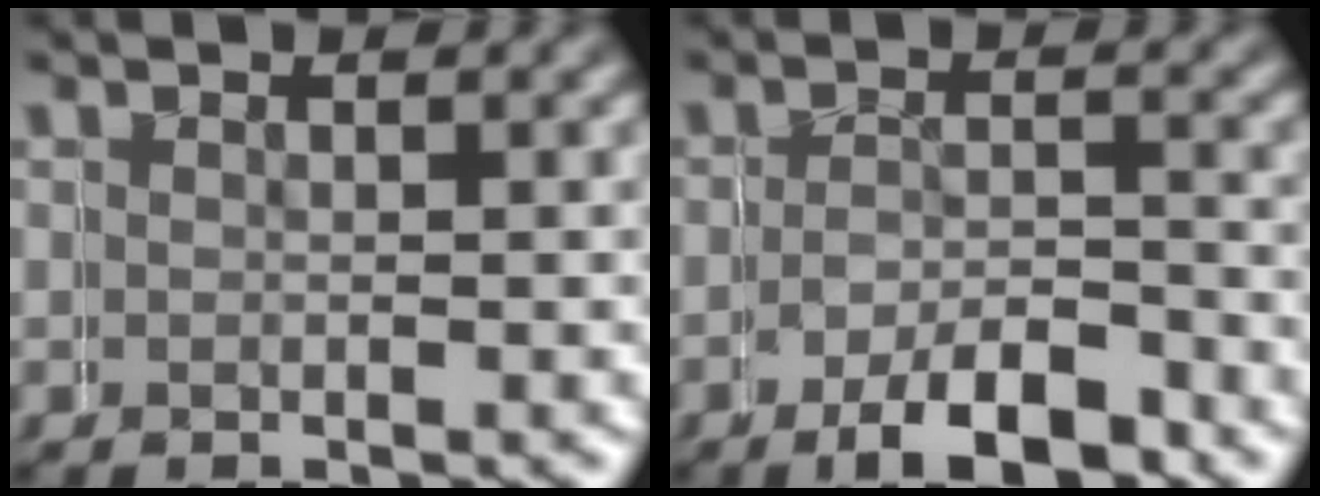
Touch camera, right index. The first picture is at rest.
{"total": 5.1, "force": [-3.9, 2.2, 2.4], "torque": [-0.030, -0.012, -0.065]}